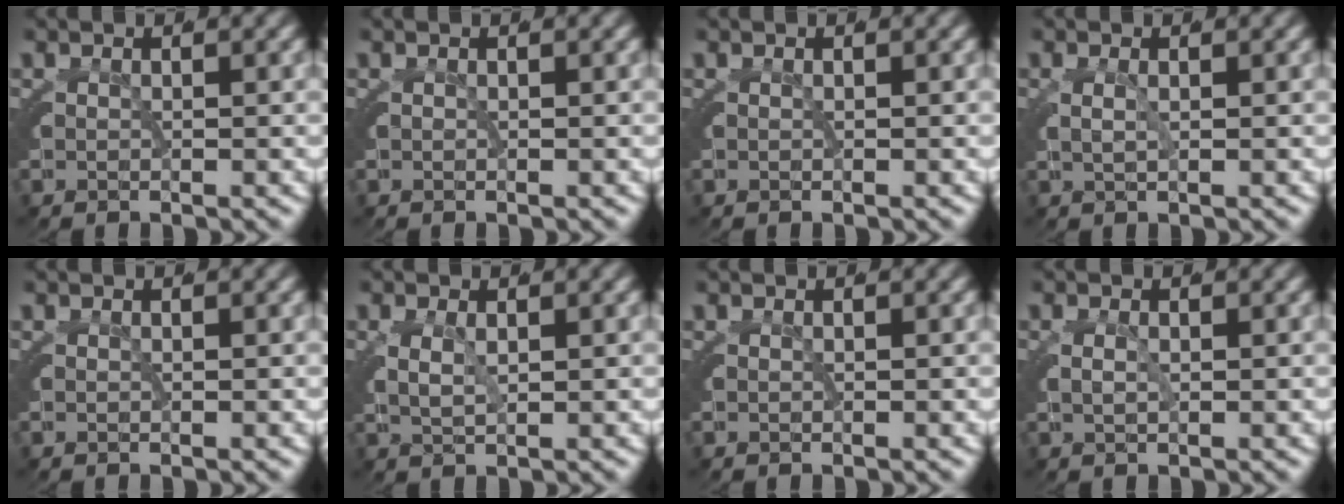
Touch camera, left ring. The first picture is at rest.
{"total": 0.0}
{"total": 0.0}
{"total": 0.0}
{"total": 0.0}
{"total": 0.8, "force": [0.1, 0.7, 0.3], "torque": [-0.013, -0.004, 0.003]}
{"total": 0.0}
{"total": 0.0}